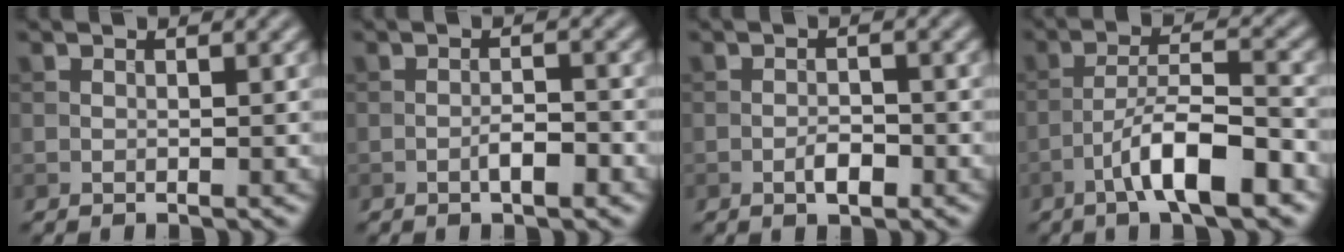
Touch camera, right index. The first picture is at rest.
{"total": 2.3, "force": [-1.1, 0.6, 1.9], "torque": [-0.032, 0.005, -0.019]}
{"total": 2.0, "force": [-1.0, 0.8, 1.6], "torque": [-0.027, 0.002, -0.019]}
{"total": 7.5, "force": [-3.9, 1.7, 6.2], "torque": [-0.105, 0.016, -0.068]}